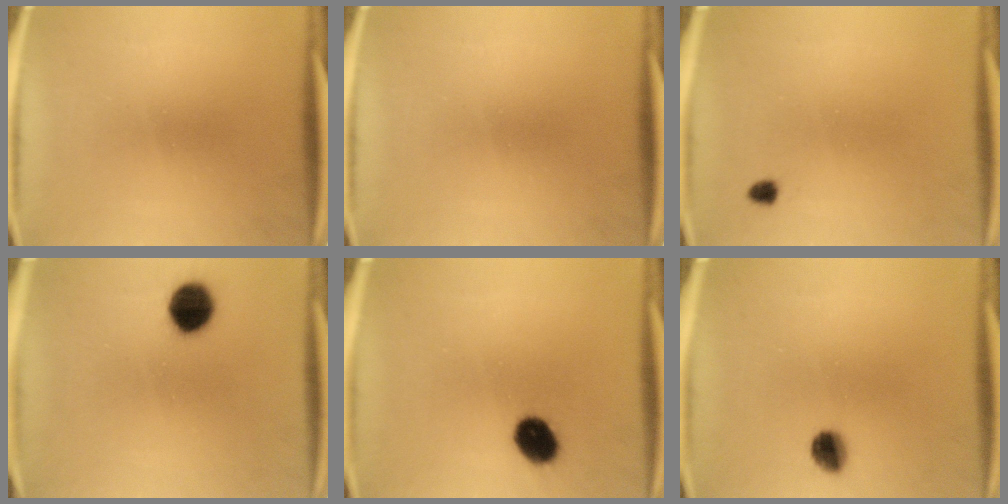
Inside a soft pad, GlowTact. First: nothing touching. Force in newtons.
{"total": 0.0}
{"total": 1.2}
{"total": 8.8}
{"total": 7.2}
{"total": 4.2}